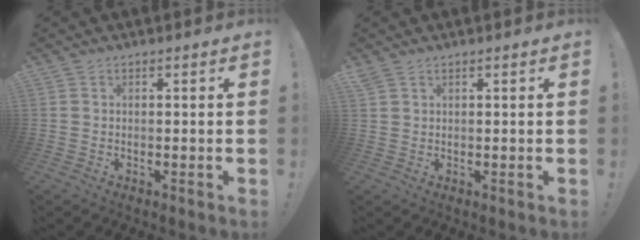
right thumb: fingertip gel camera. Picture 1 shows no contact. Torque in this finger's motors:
{"motor_torque": [-0.20, 0.29, 0.13, -0.04, 0.19]}